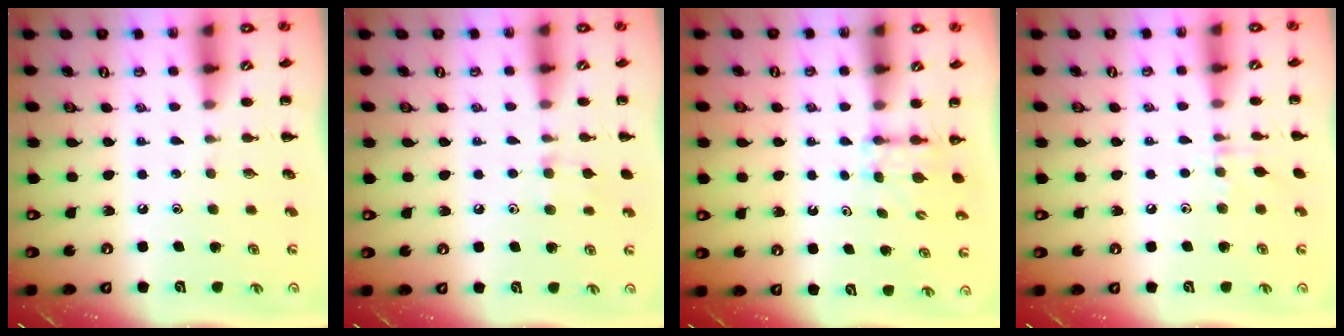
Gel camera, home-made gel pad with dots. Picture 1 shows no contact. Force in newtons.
{"total": 7.4, "press": 7.0, "slide": 2.3}
{"total": 2.7, "press": 2.5, "slide": 1.1}
{"total": 6.7, "press": 6.3, "slide": 2.3}